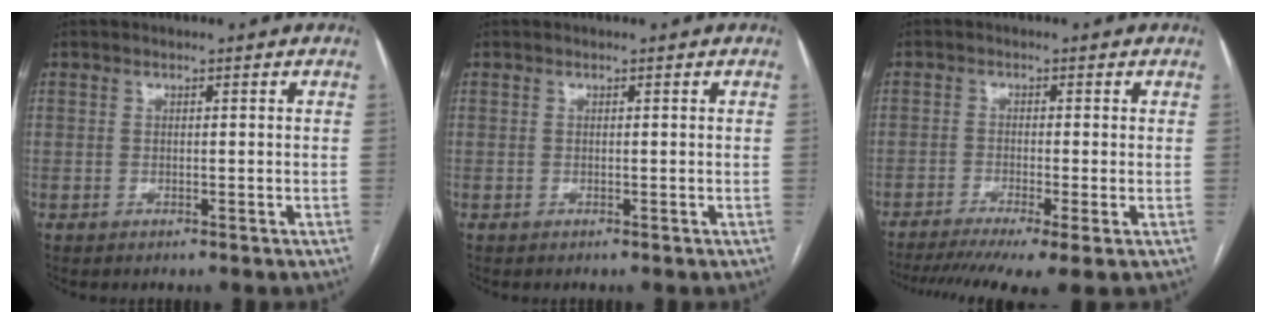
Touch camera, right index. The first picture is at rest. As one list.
[{"total": 0.0}, {"total": 10.5, "force": [-7.2, 0.8, 7.6], "torque": [-0.119, -0.013, -0.115]}]